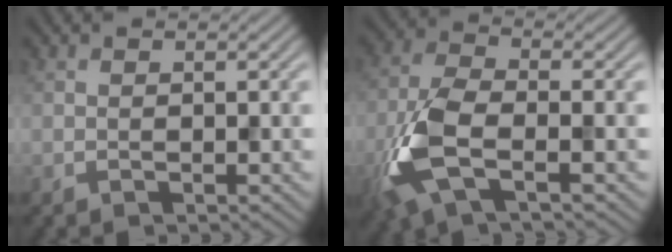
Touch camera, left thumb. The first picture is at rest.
{"total": 8.7, "force": [-3.1, 3.7, 7.3], "torque": [-0.186, -0.012, -0.077]}